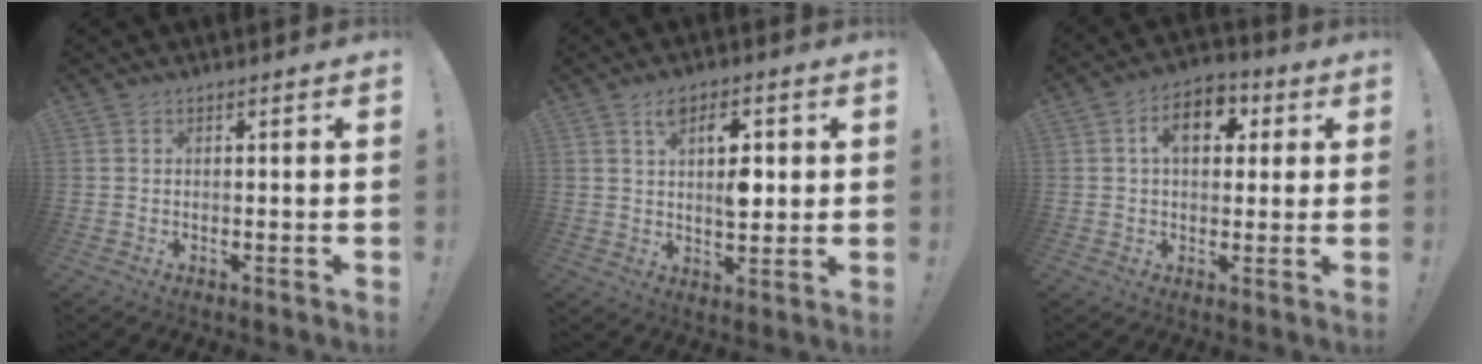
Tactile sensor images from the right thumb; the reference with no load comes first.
{"total": 9.2, "force": [2.6, 5.3, 7.1], "torque": [-0.098, -0.002, 0.045]}
{"total": 10.0, "force": [2.7, 6.7, 6.9], "torque": [-0.093, 0.006, 0.046]}